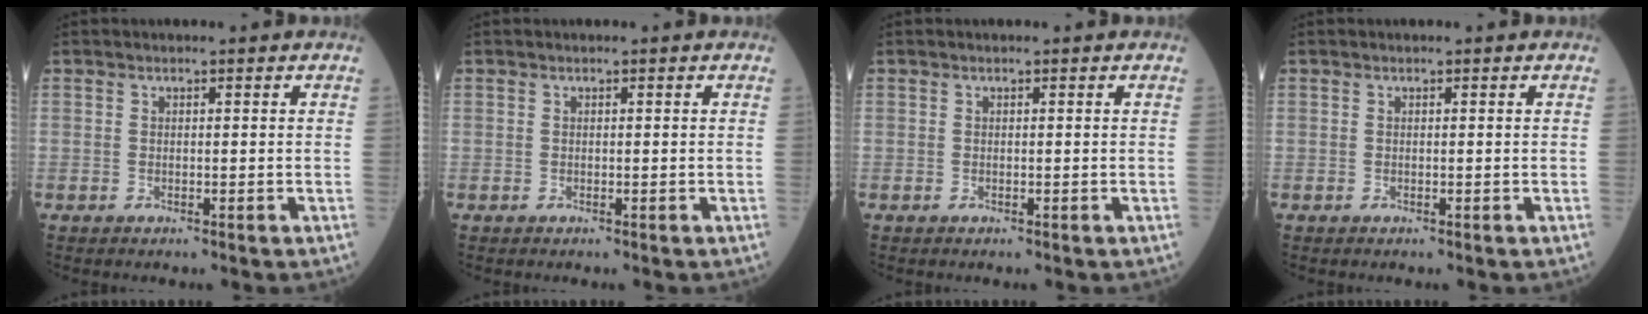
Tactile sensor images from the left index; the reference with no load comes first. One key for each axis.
{"total": 0.0}
{"total": 0.0}
{"total": 0.0}